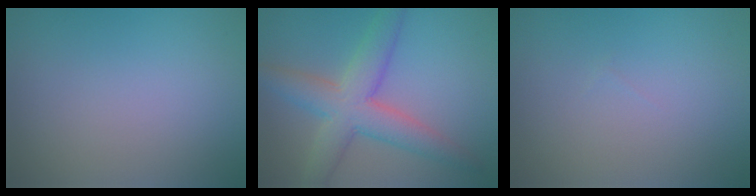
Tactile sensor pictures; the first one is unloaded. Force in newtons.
{"total": 7.1, "press": 7.1, "slide": 0.2}
{"total": 0.0}